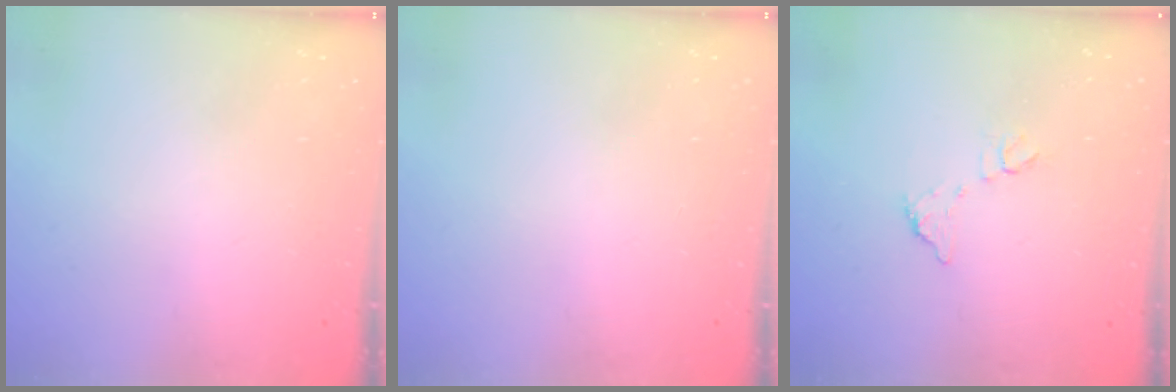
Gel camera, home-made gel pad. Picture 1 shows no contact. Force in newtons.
{"total": 0.0}
{"total": 6.5, "press": 6.5, "slide": 0.2}